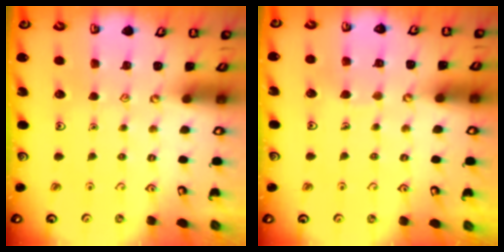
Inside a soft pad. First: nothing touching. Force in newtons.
{"total": 3.3, "press": 3.3, "slide": 0.2}